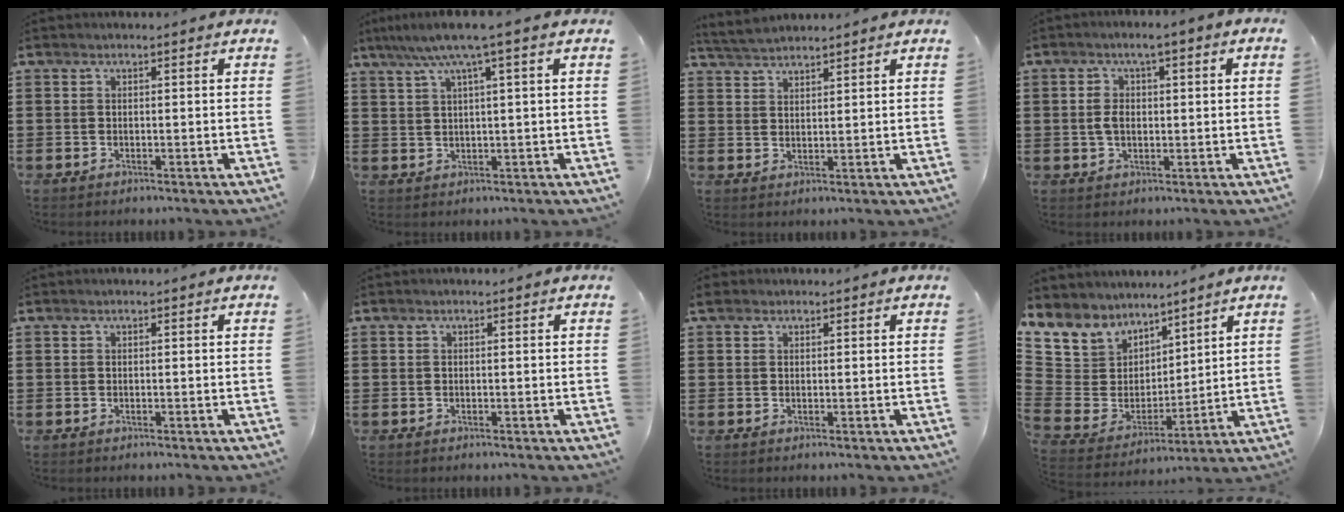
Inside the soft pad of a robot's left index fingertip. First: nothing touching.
{"total": 5.4, "force": [2.8, -0.2, 4.6], "torque": [-0.096, 0.000, 0.044]}
{"total": 3.4, "force": [3.3, 0.4, 0.7], "torque": [-0.025, -0.004, 0.062]}
{"total": 4.1, "force": [0.2, 2.1, 3.6], "torque": [-0.078, 0.008, -0.002]}
{"total": 0.0}
{"total": 0.0}
{"total": 1.5, "force": [1.0, 0.9, 0.5], "torque": [-0.015, 0.006, 0.020]}
{"total": 8.3, "force": [6.0, 5.7, -0.7], "torque": [-0.051, -0.060, 0.120]}